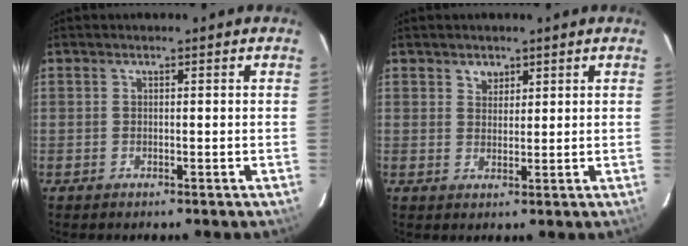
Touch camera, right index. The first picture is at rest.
{"total": 2.3, "force": [1.5, 1.6, 0.5], "torque": [-0.002, 0.005, 0.027]}